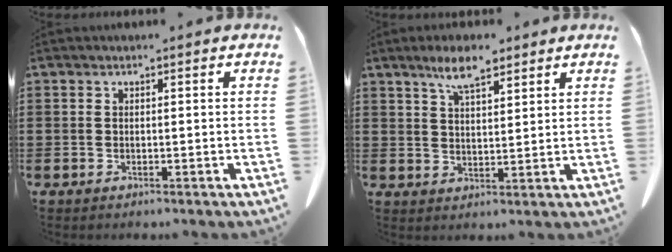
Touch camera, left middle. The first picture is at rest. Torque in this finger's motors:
{"motor_torque": [0.31, -0.26, 0.32, 0.05]}